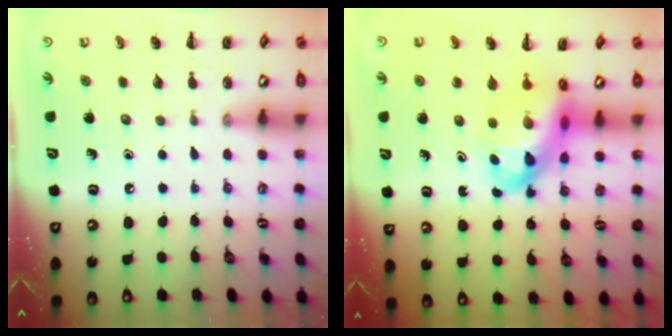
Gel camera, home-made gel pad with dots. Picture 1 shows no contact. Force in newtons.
{"total": 11.9, "press": 11.5, "slide": 3.1}